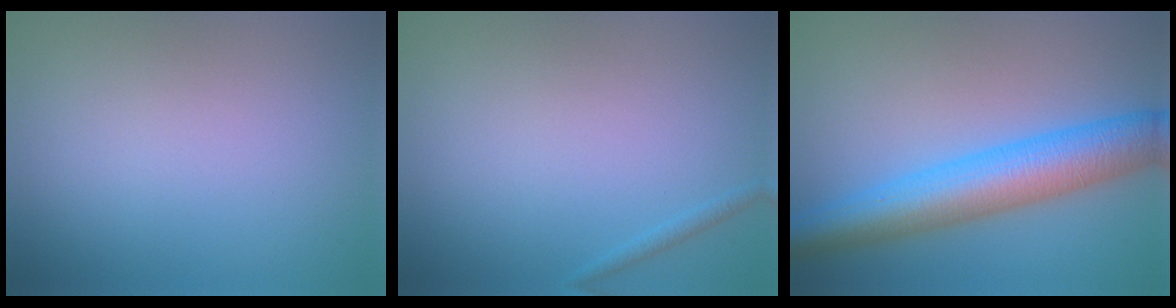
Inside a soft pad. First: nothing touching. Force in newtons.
{"total": 0.6, "press": 0.6, "slide": 0.1}
{"total": 7.7, "press": 7.7, "slide": 0.2}